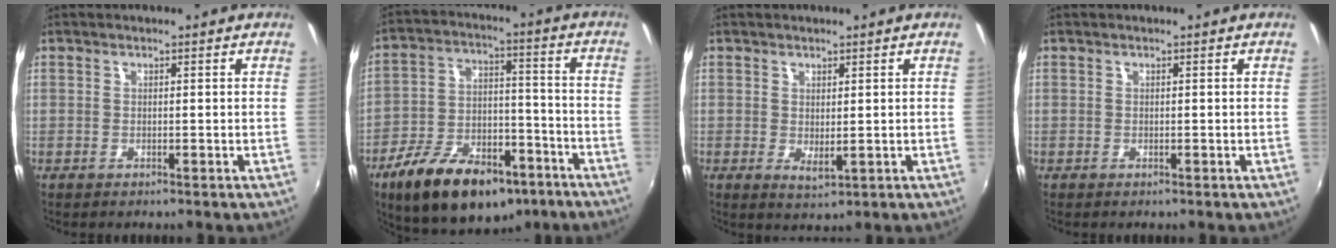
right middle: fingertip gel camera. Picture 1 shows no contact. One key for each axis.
{"total": 20.8, "fx": -13.1, "fy": 10.2, "fz": 12.5, "tx": -0.229, "ty": 0.001, "tz": -0.197}
{"total": 2.2, "fx": 0.3, "fy": 1.0, "fz": 1.9, "tx": -0.031, "ty": -0.008, "tz": 0.007}
{"total": 0.0}